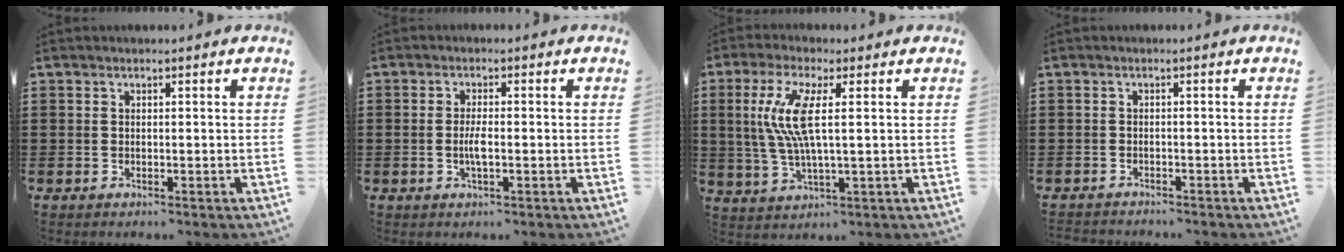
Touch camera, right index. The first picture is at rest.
{"total": 2.7, "force": [-0.6, 0.6, 2.6], "torque": [-0.061, -0.003, -0.017]}
{"total": 8.5, "force": [1.4, 1.6, 8.3], "torque": [-0.194, -0.015, 0.011]}
{"total": 1.1, "force": [-1.1, 0.0, -0.2], "torque": [-0.002, 0.001, -0.024]}